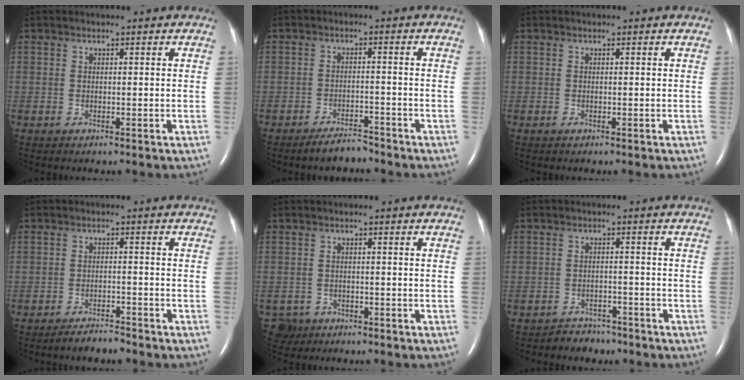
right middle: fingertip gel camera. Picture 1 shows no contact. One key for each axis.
{"total": 3.4, "fx": -3.2, "fy": 0.7, "fz": 1.0, "tx": -0.025, "ty": -0.006, "tz": -0.055}
{"total": 0.0}
{"total": 2.8, "fx": -2.6, "fy": 0.3, "fz": 0.8, "tx": -0.020, "ty": -0.007, "tz": -0.045}
{"total": 3.1, "fx": -1.9, "fy": 2.4, "fz": -0.3, "tx": 0.002, "ty": 0.006, "tz": -0.031}
{"total": 3.5, "fx": -2.9, "fy": 1.8, "fz": -0.6, "tx": 0.001, "ty": 0.005, "tz": -0.045}